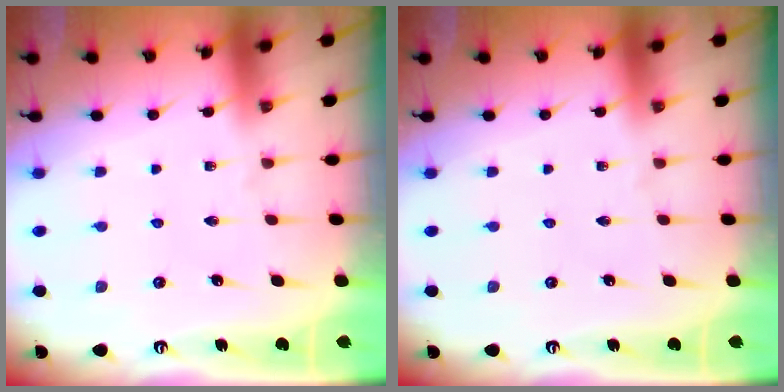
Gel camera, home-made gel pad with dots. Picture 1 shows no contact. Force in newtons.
{"total": 0.0}